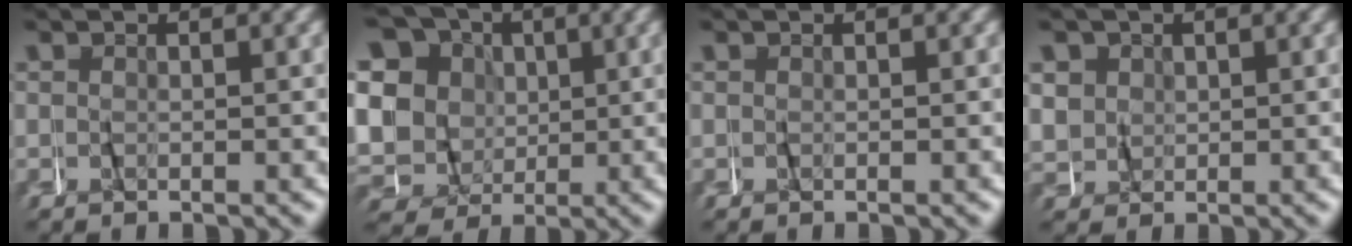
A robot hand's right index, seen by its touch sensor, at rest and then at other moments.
{"total": 16.6, "force": [1.7, 14.5, 7.7], "torque": [-0.190, -0.012, 0.014]}
{"total": 0.0}
{"total": 4.5, "force": [1.2, 4.0, 1.7], "torque": [-0.052, -0.005, 0.025]}